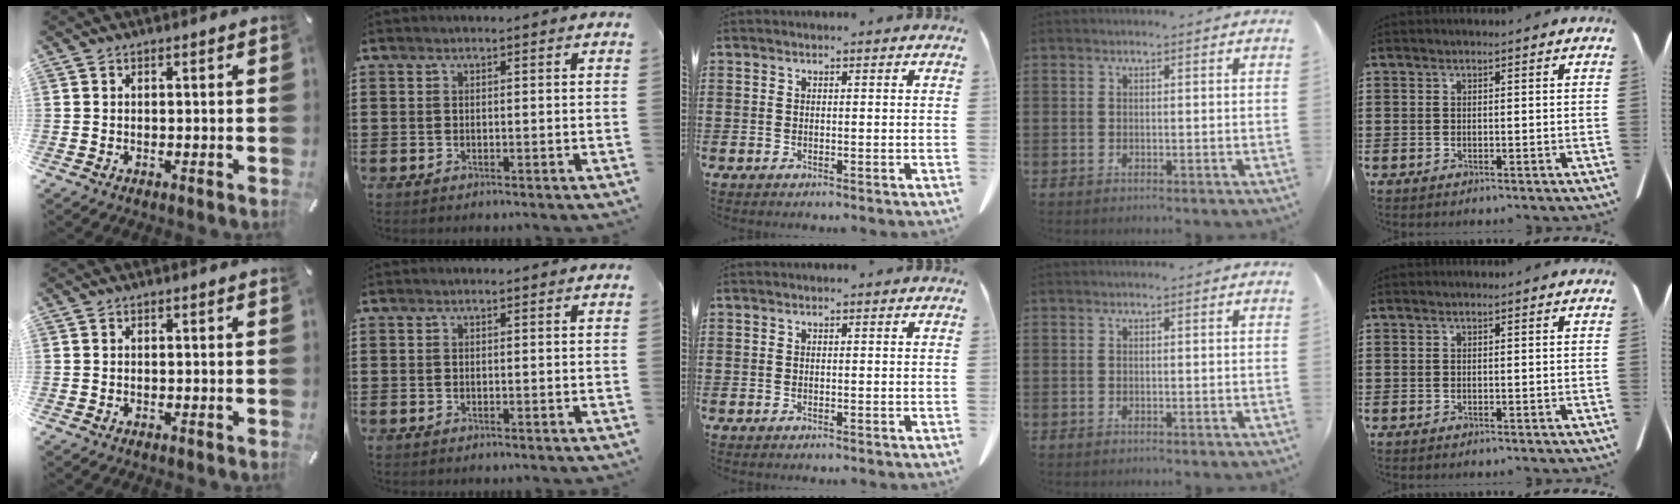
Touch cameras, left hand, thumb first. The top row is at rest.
{}